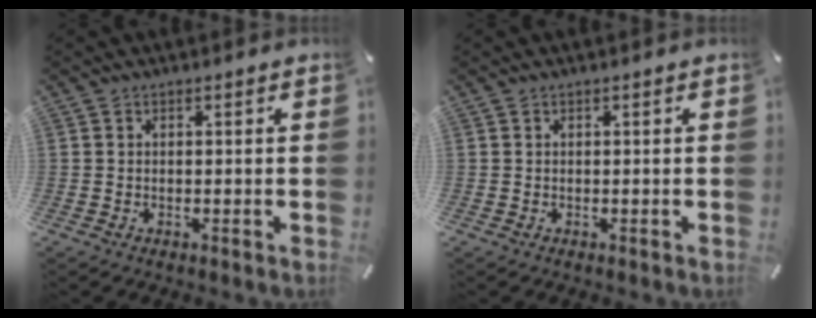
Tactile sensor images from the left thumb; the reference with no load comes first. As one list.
[{"total": 0.0}]